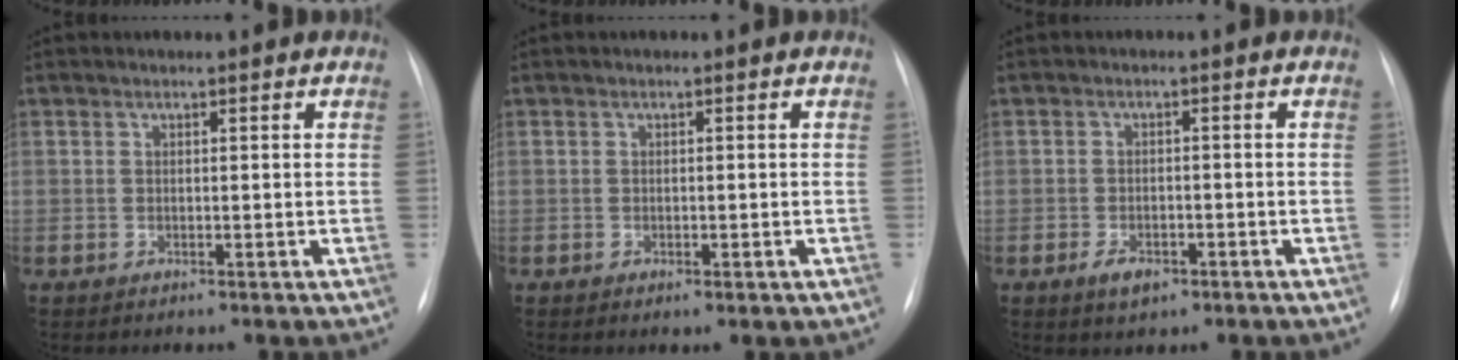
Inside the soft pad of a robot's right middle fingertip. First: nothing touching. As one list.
[{"total": 1.3, "force": [-0.6, 0.7, 1.0], "torque": [-0.013, -0.001, -0.004]}, {"total": 3.3, "force": [-1.9, 1.8, 2.0], "torque": [-0.034, 0.000, -0.023]}]